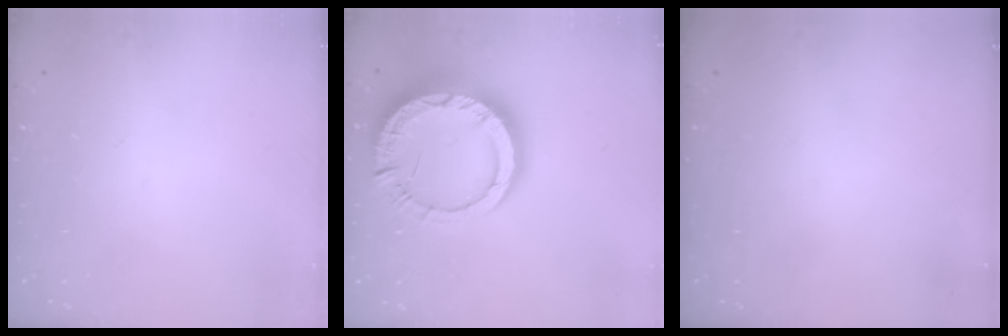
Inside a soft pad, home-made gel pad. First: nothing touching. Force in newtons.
{"total": 15.9, "press": 15.9, "slide": 1.5}
{"total": 0.0}